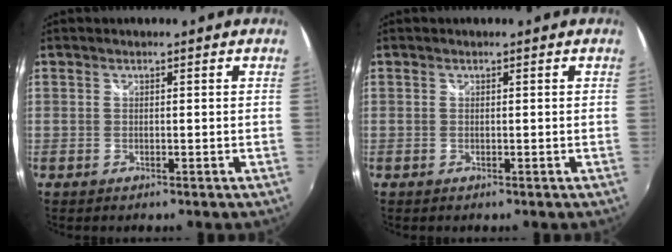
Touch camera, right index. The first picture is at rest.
{"total": 0.0}